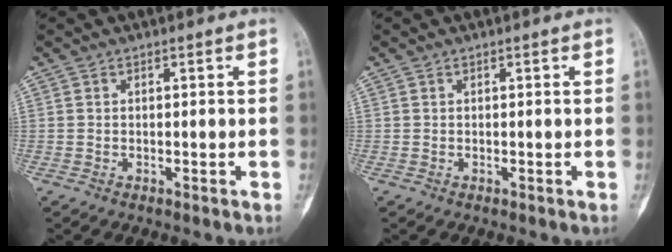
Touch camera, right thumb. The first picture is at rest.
{"total": 0.0}